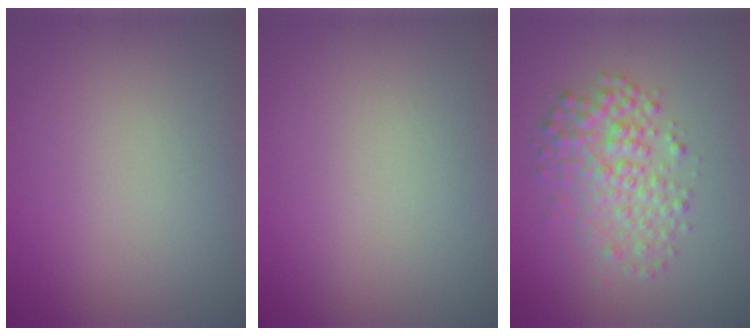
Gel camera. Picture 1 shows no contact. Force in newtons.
{"total": 0.0}
{"total": 4.3, "press": 4.3, "slide": 0.1}